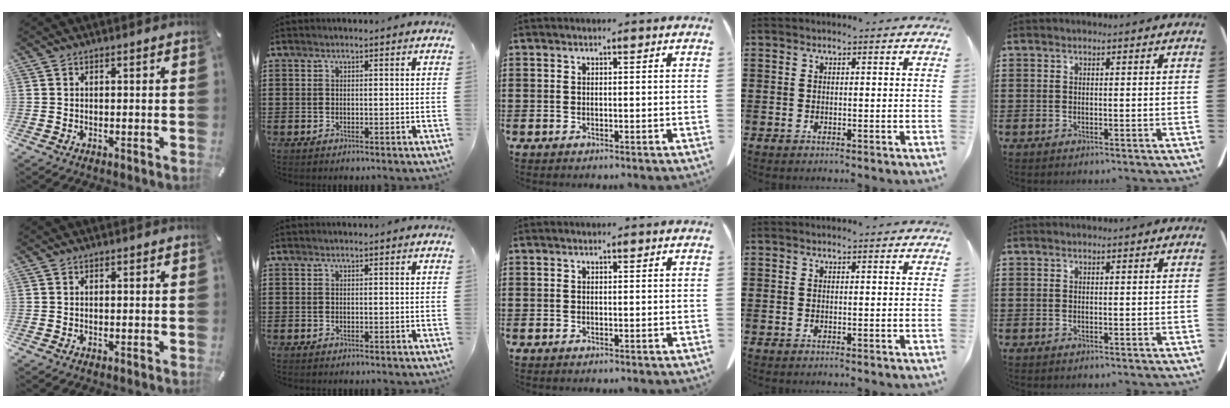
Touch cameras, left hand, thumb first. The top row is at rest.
{}